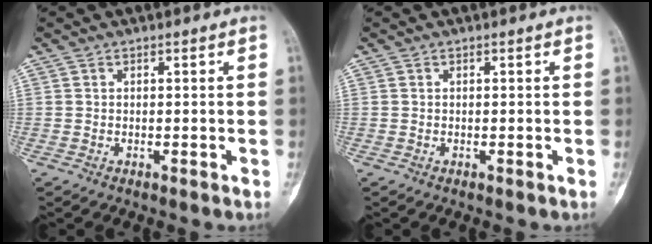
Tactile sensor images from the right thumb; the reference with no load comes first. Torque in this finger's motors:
{"motor_torque": [0.08, 0.03, 0.02, -0.05, 0.02]}